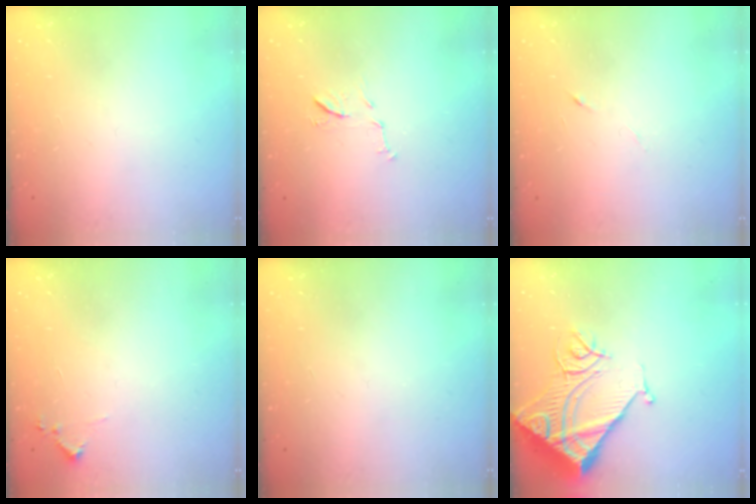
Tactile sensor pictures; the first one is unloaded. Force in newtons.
{"total": 7.4, "press": 7.3, "slide": 0.6}
{"total": 3.4, "press": 3.2, "slide": 0.9}
{"total": 5.7, "press": 5.7, "slide": 0.6}
{"total": 0.0}
{"total": 16.6, "press": 16.5, "slide": 1.7}